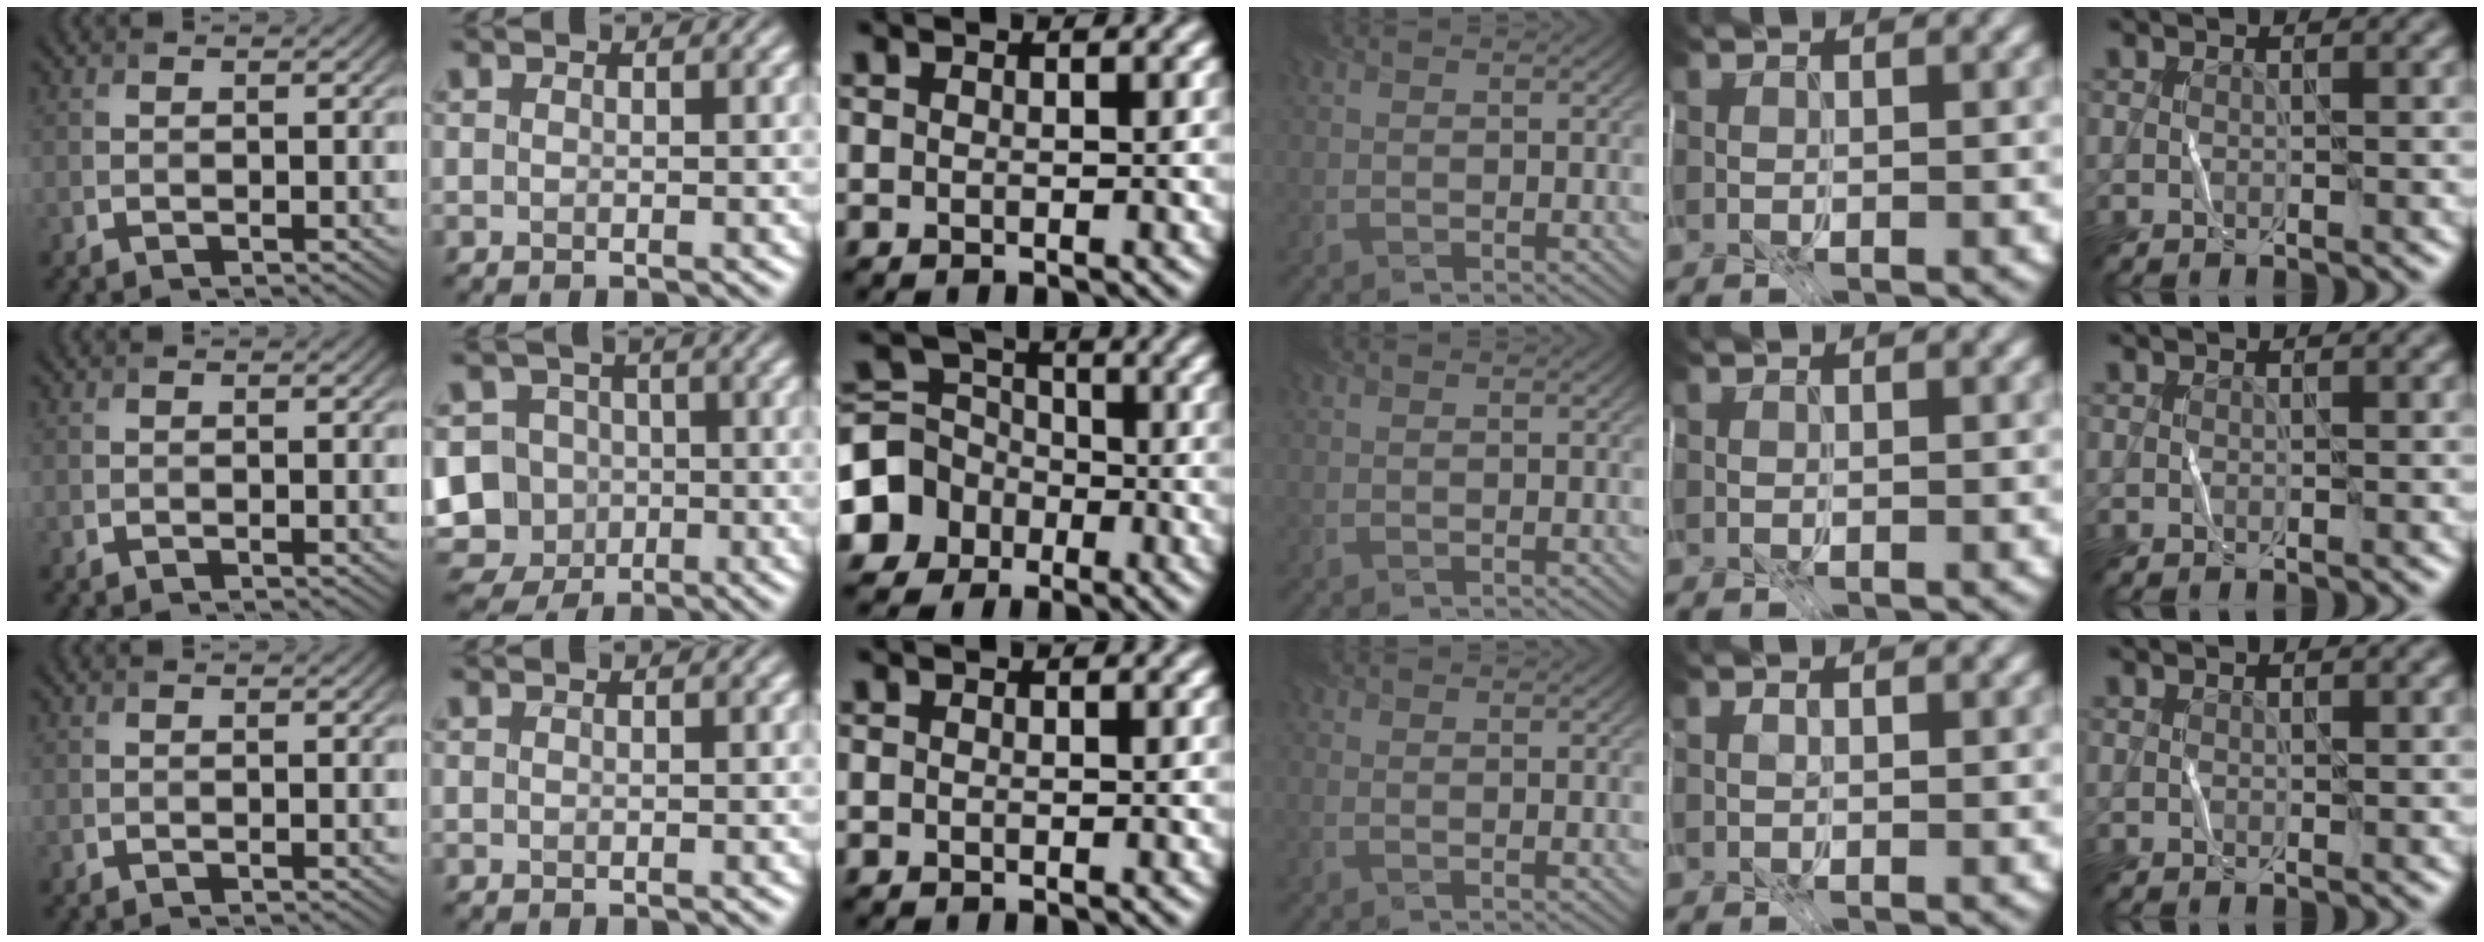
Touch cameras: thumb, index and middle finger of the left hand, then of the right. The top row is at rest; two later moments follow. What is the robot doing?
{"motion": "fold", "object": "coffee filter"}